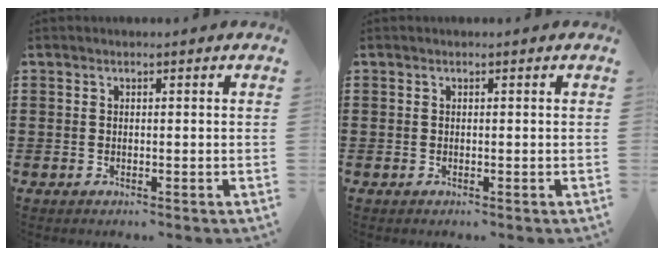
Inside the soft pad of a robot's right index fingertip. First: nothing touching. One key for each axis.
{"total": 0.0}